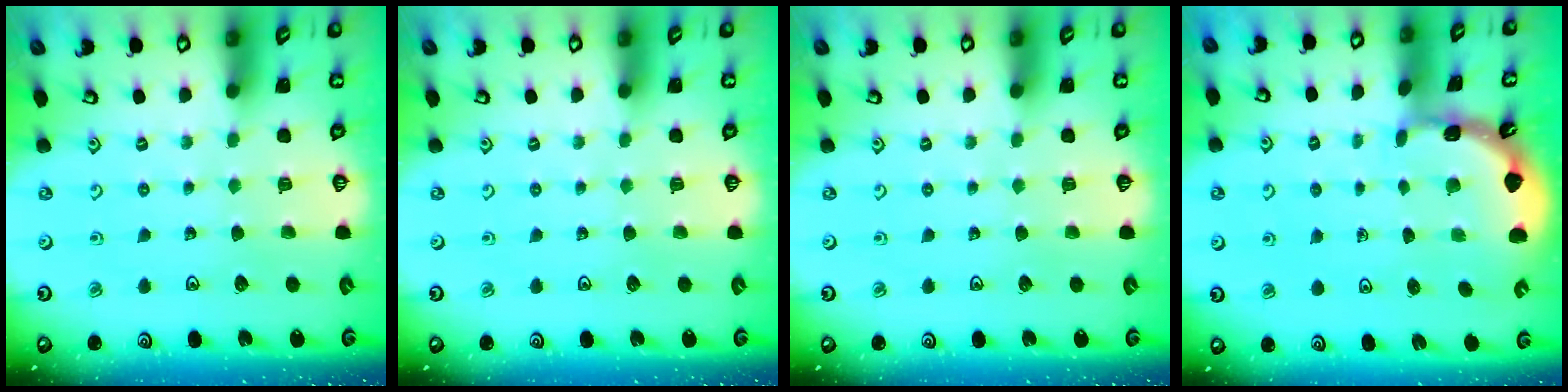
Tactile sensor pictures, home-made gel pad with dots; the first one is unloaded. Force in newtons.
{"total": 0.0}
{"total": 0.0}
{"total": 1.7, "press": 1.6, "slide": 0.1}